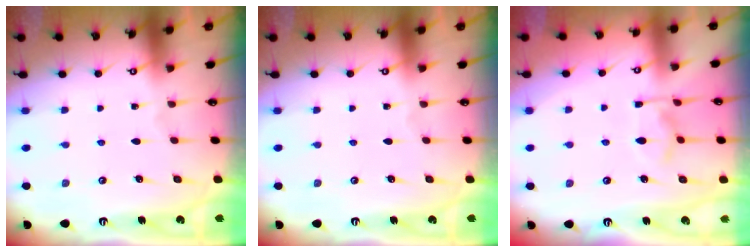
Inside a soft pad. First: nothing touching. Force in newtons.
{"total": 0.0}
{"total": 9.3, "press": 9.2, "slide": 1.2}